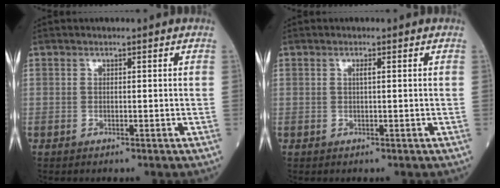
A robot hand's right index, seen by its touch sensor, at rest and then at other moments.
{"total": 0.7, "force": [0.2, 0.0, 0.7], "torque": [-0.015, 0.001, 0.003]}